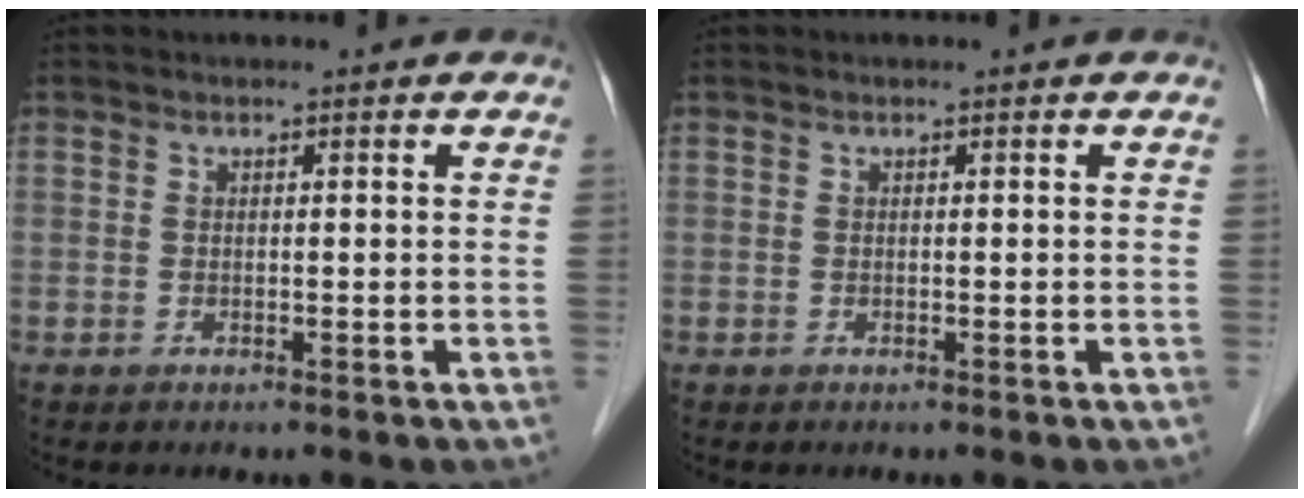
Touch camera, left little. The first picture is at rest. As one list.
[{"total": 0.0}]